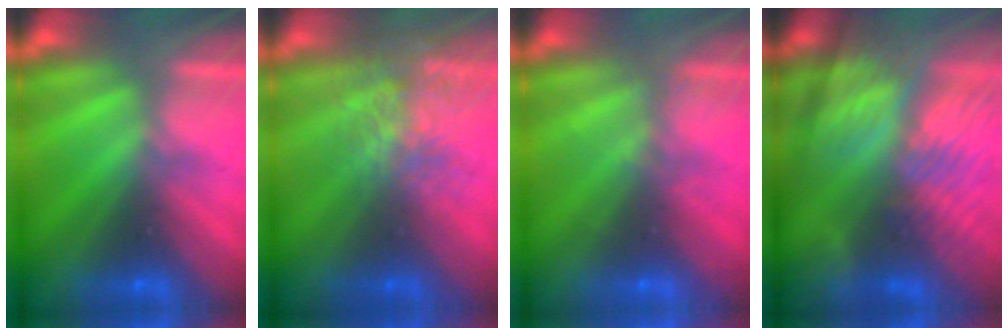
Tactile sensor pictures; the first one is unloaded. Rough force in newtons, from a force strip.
{"total": 3.7}
{"total": 2.0}
{"total": 7.3}